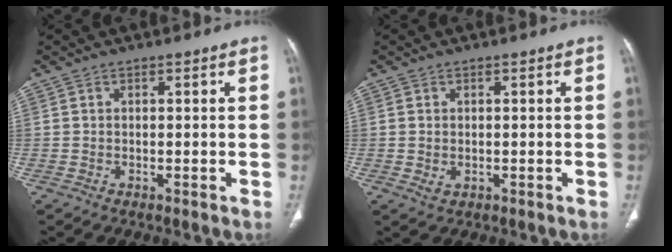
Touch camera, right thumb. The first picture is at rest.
{"total": 1.5, "force": [-0.1, 1.2, 1.0], "torque": [-0.019, -0.003, 0.004]}